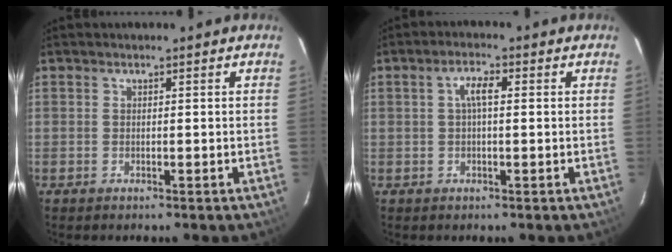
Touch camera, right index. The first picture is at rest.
{"total": 3.1, "force": [0.4, 1.0, 2.9], "torque": [-0.059, 0.011, 0.007]}